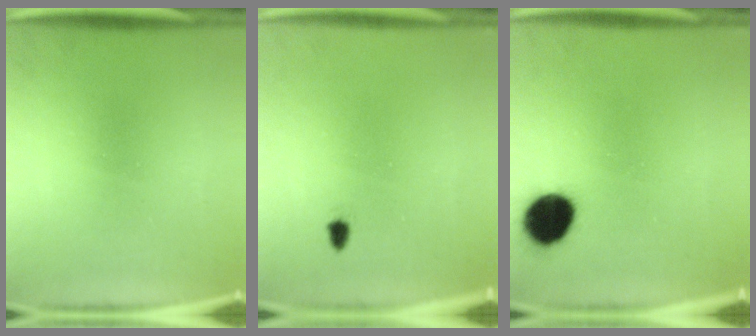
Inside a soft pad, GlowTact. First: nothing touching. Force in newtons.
{"total": 1.1}
{"total": 9.2}